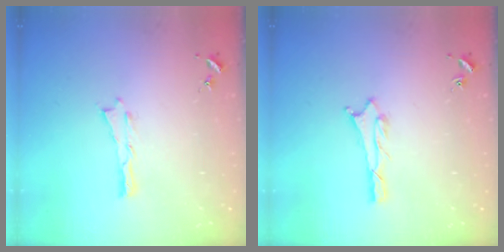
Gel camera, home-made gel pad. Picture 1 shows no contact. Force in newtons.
{"total": 0.7, "press": 0.7, "slide": 0.2}